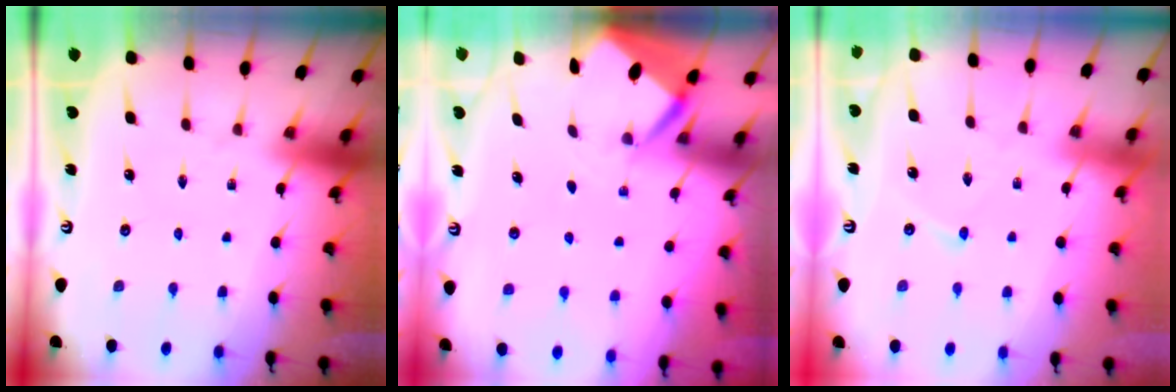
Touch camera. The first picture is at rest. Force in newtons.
{"total": 2.8, "press": 2.7, "slide": 0.3}
{"total": 2.9, "press": 2.9, "slide": 0.3}